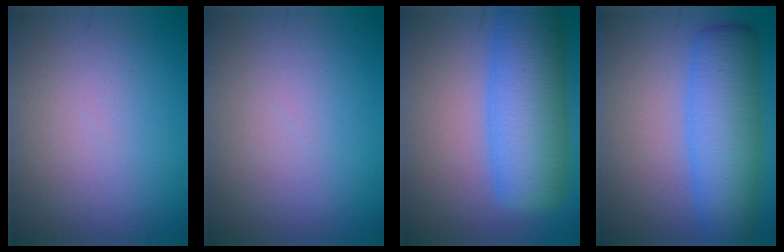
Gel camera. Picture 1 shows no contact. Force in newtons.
{"total": 0.0}
{"total": 9.5, "press": 9.5, "slide": 0.2}
{"total": 7.6, "press": 7.6, "slide": 0.1}